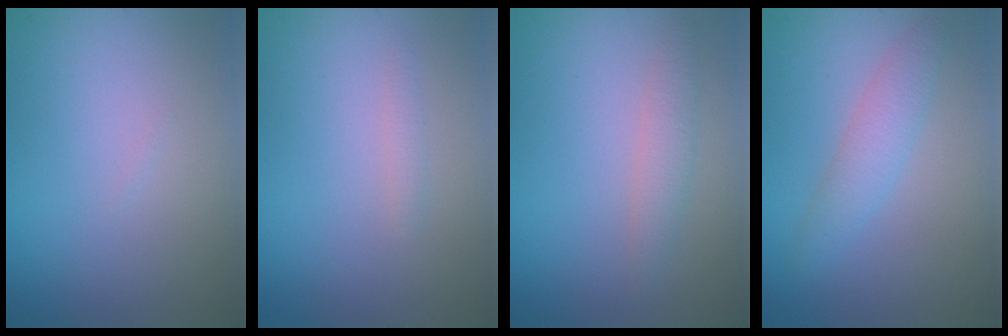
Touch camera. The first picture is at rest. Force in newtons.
{"total": 0.7, "press": 0.7, "slide": 0.0}
{"total": 1.7, "press": 1.7, "slide": 0.1}
{"total": 2.4, "press": 2.4, "slide": 0.1}